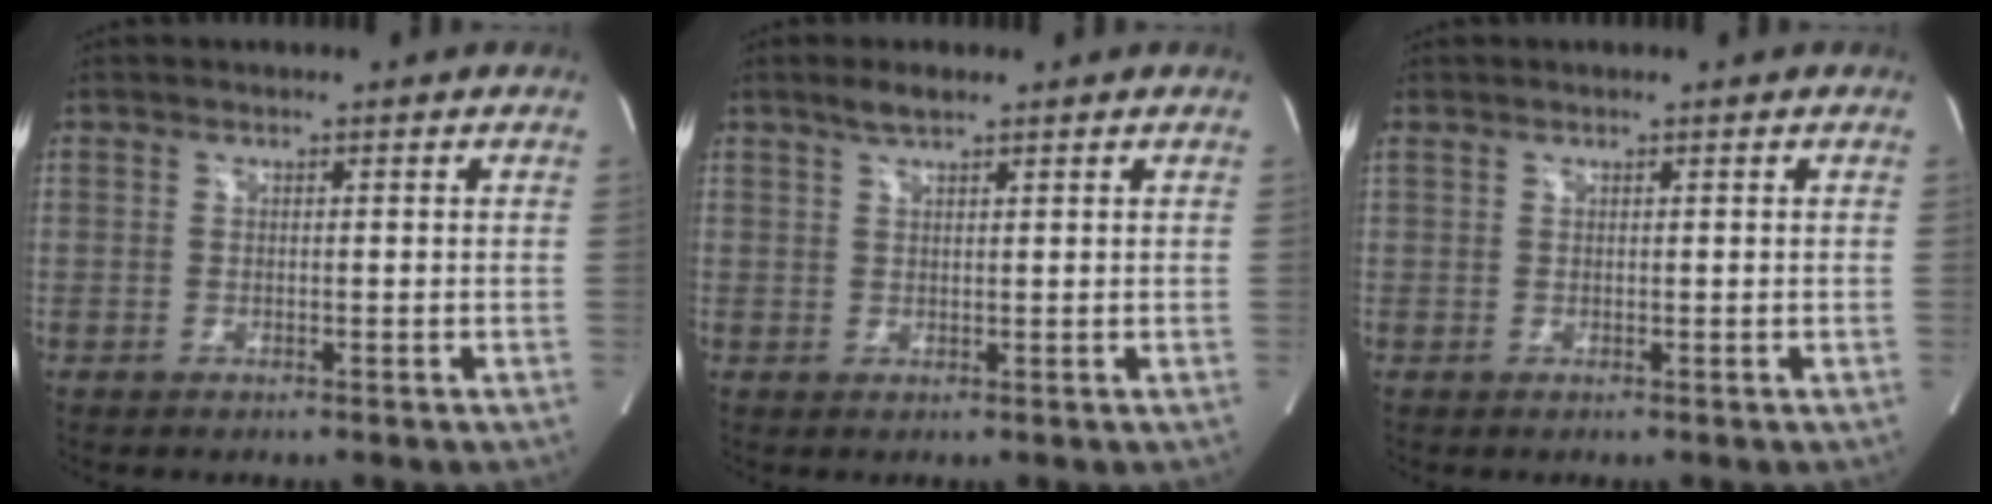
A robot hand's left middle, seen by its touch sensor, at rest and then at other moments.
{"total": 2.5, "force": [2.0, 0.4, 1.5], "torque": [-0.036, 0.006, 0.039]}
{"total": 0.6, "force": [0.6, 0.2, 0.1], "torque": [-0.018, 0.016, 0.020]}